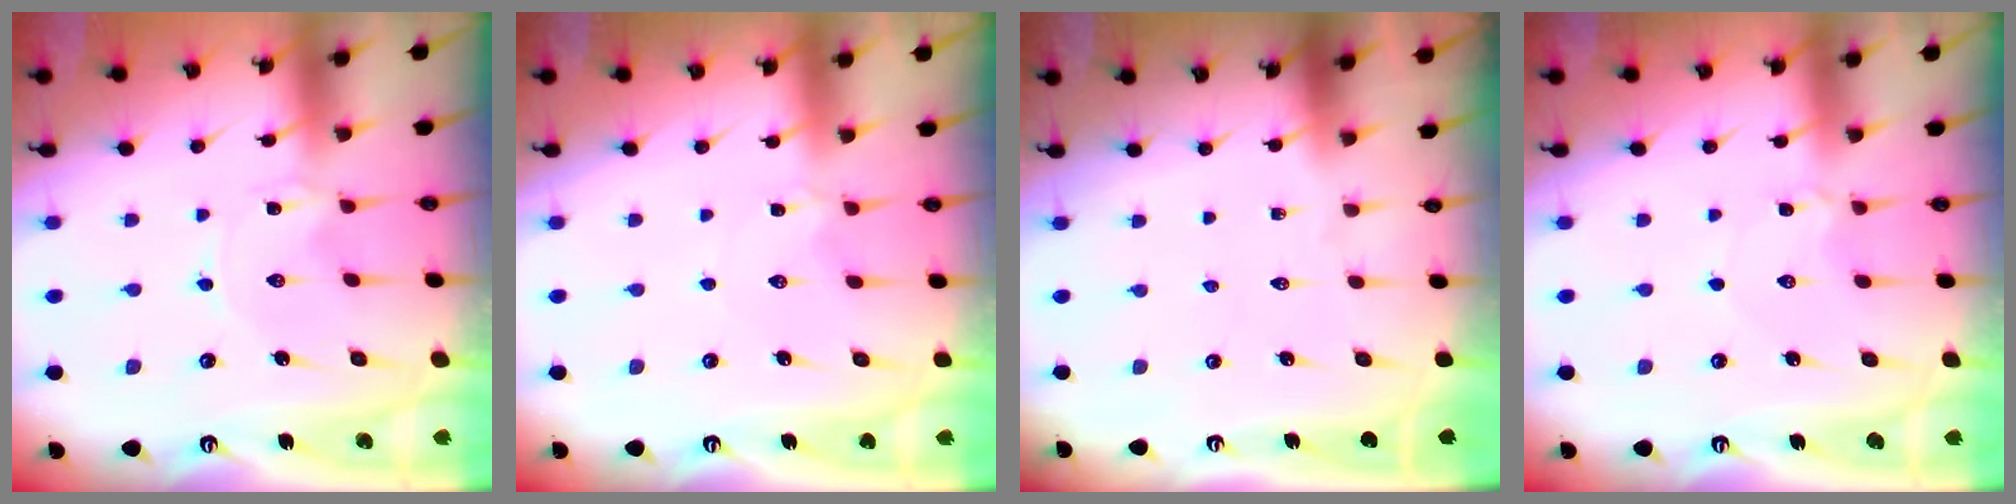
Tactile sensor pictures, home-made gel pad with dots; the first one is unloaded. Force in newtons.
{"total": 3.0, "press": 3.0, "slide": 0.5}
{"total": 0.0}
{"total": 2.1, "press": 2.1, "slide": 0.2}